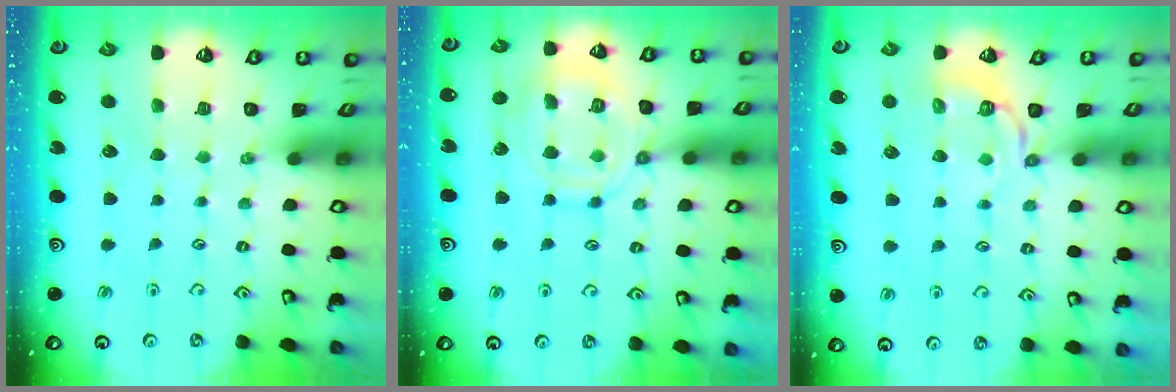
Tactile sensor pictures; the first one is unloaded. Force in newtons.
{"total": 13.9, "press": 13.8, "slide": 1.1}
{"total": 6.6, "press": 6.3, "slide": 2.0}